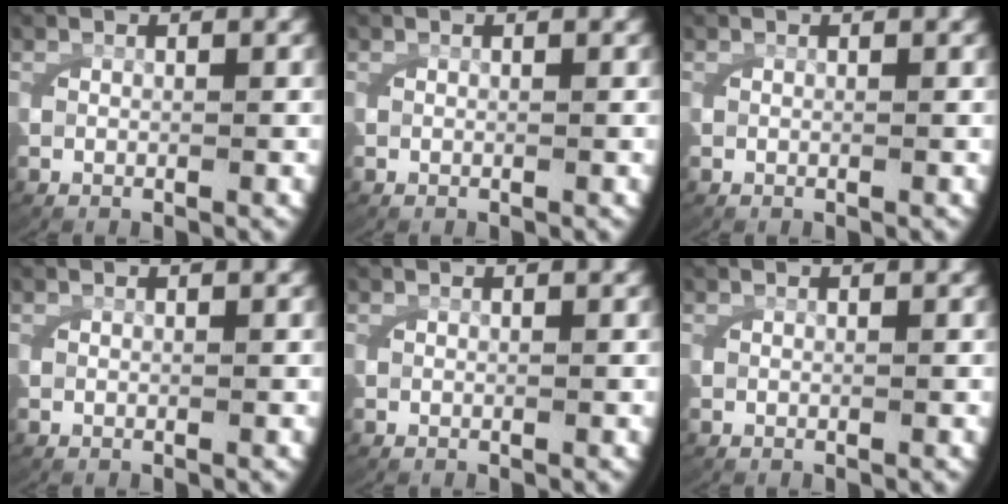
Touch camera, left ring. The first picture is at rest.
{"total": 0.0}
{"total": 0.0}
{"total": 0.0}
{"total": 0.0}
{"total": 0.0}